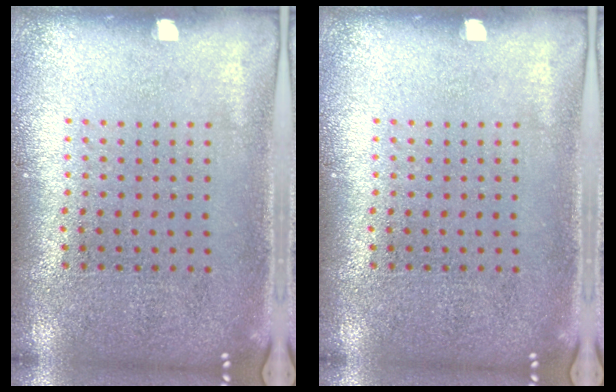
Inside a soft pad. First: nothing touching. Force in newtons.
{"total": 0.0}